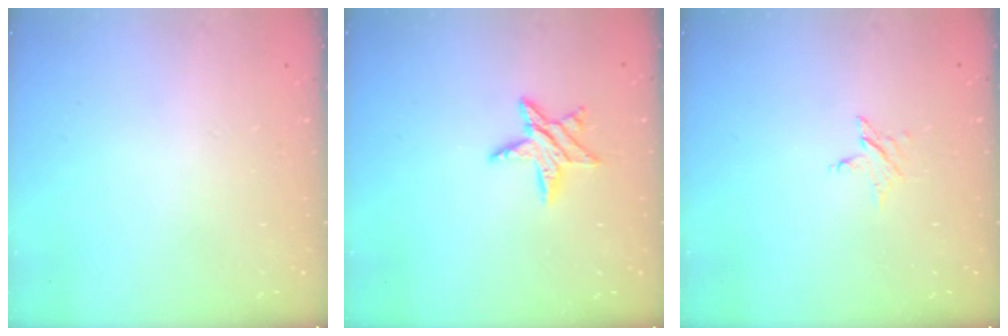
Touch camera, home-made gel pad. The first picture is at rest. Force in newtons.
{"total": 8.2, "press": 8.2, "slide": 0.1}
{"total": 2.8, "press": 2.8, "slide": 0.3}